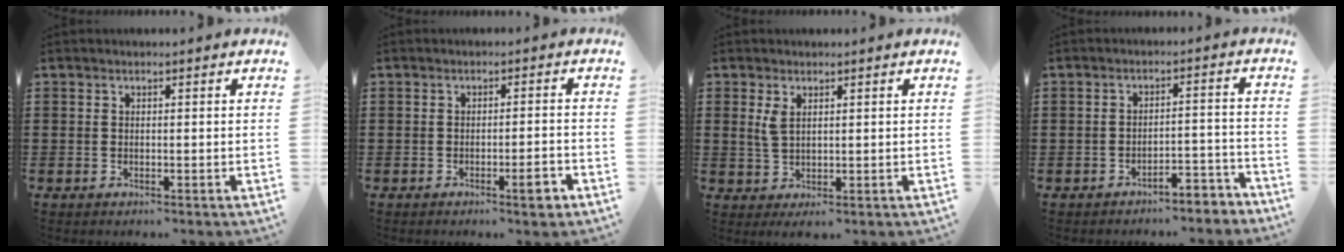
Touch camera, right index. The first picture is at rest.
{"total": 3.4, "force": [-2.0, 0.4, 2.8], "torque": [-0.044, -0.005, -0.034]}
{"total": 2.7, "force": [1.0, 1.1, 2.4], "torque": [-0.051, 0.005, 0.016]}
{"total": 3.9, "force": [-3.8, 0.5, 0.9], "torque": [-0.018, 0.006, -0.079]}